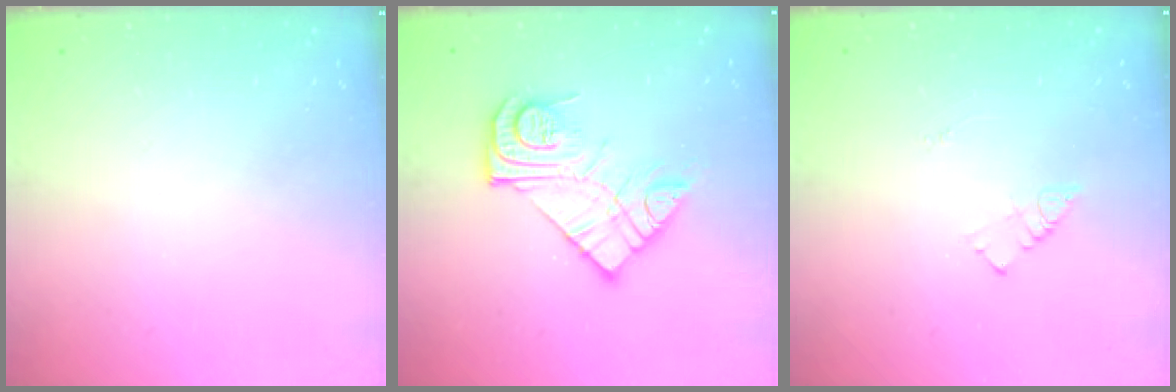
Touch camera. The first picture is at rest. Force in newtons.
{"total": 14.6, "press": 14.6, "slide": 0.8}
{"total": 4.2, "press": 4.2, "slide": 0.5}